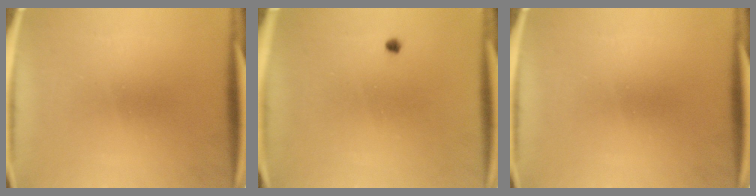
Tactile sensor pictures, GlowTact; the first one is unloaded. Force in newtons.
{"total": 0.6}
{"total": 0.0}